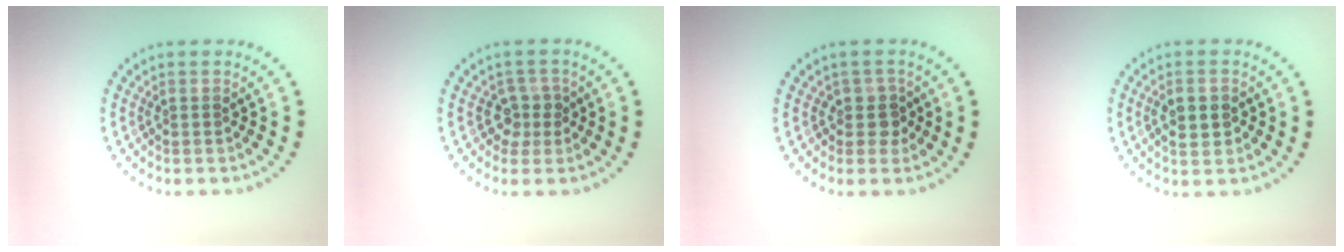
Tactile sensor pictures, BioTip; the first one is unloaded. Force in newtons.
{"total": 1.8, "press": 1.3, "slide": 1.3}
{"total": 1.9, "press": 1.6, "slide": 0.9}
{"total": 2.7, "press": 2.7, "slide": 0.1}